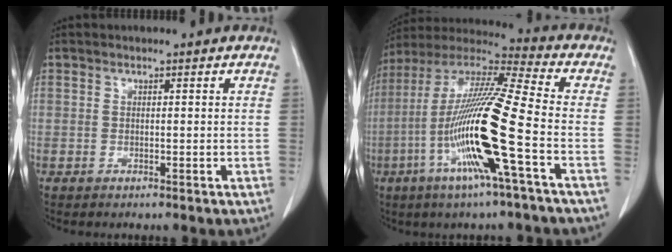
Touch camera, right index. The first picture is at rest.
{"total": 18.9, "force": [-5.5, -0.4, 18.0], "torque": [-0.362, -0.012, -0.116]}